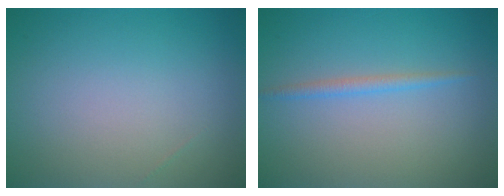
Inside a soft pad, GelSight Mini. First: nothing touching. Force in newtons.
{"total": 1.2, "press": 1.2, "slide": 0.1}